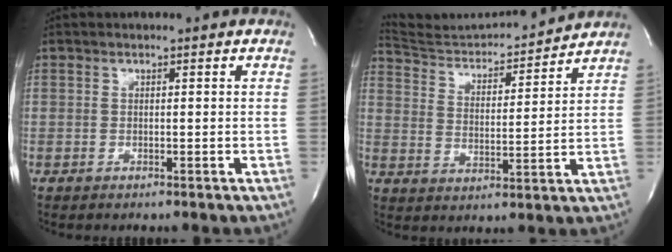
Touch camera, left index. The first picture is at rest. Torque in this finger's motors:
{"motor_torque": [0.86, -1.01, -0.20, 0.00]}